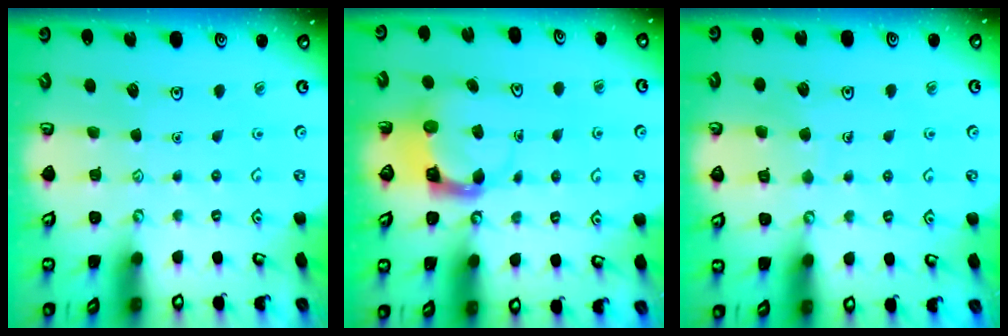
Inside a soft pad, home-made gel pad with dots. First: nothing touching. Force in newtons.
{"total": 3.8, "press": 3.8, "slide": 0.3}
{"total": 5.4, "press": 5.4, "slide": 0.5}